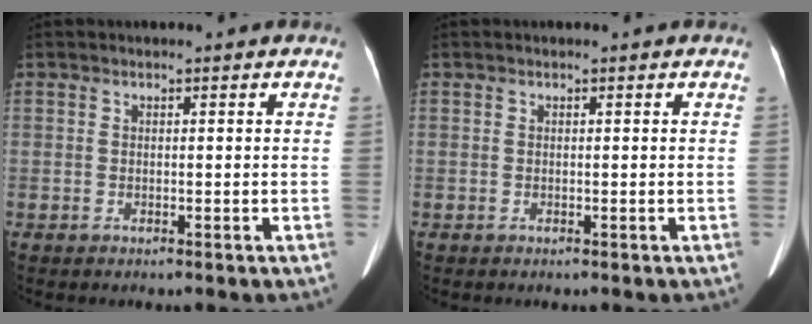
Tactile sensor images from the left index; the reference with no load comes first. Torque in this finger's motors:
{"motor_torque": [0.00, 0.00, 0.00, 0.00]}